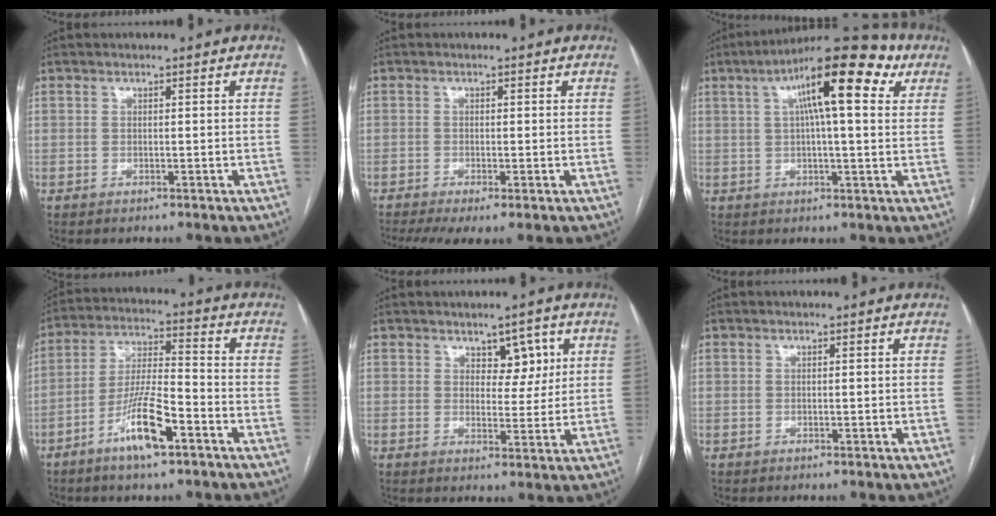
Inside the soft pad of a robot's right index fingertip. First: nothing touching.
{"total": 4.7, "force": [-2.7, 1.2, 3.7], "torque": [-0.063, -0.012, -0.049]}
{"total": 15.0, "force": [6.2, 3.1, 13.4], "torque": [-0.208, 0.043, 0.089]}
{"total": 10.3, "force": [-5.6, 1.6, 8.6], "torque": [-0.170, -0.005, -0.101]}
{"total": 4.6, "force": [2.3, 2.5, 3.1], "torque": [-0.034, 0.004, 0.035]}
{"total": 0.0}